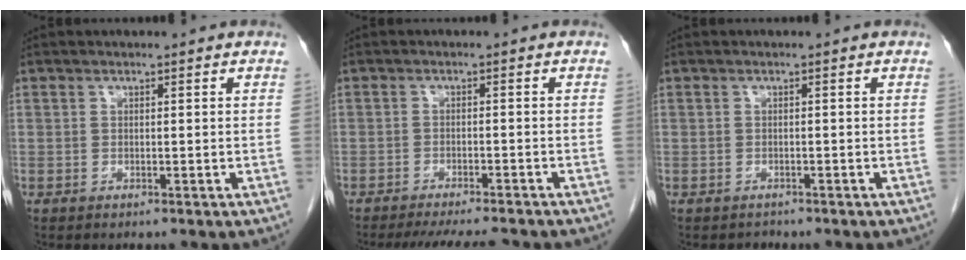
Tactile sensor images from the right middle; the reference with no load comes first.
{"total": 9.6, "force": [-8.6, 1.2, 4.0], "torque": [-0.055, -0.012, -0.116]}
{"total": 1.0, "force": [-0.8, 0.5, -0.1], "torque": [-0.005, 0.000, -0.015]}